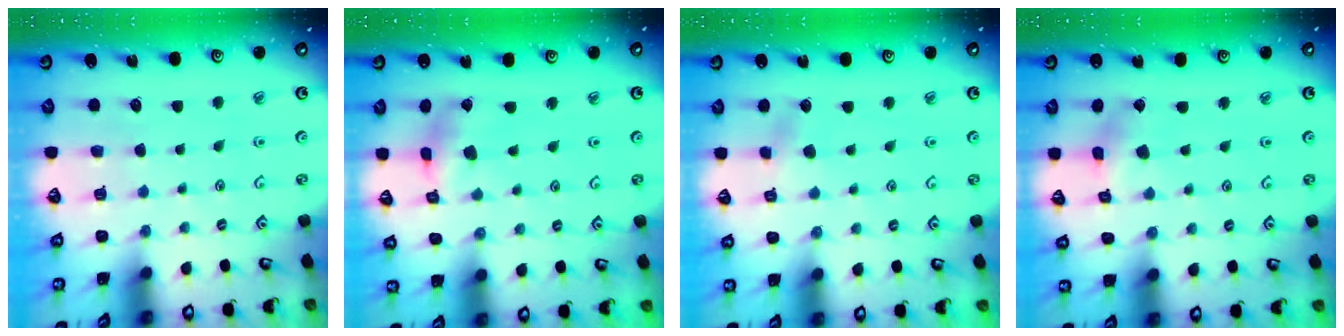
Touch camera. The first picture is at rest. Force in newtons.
{"total": 5.3, "press": 5.3, "slide": 0.5}
{"total": 3.9, "press": 3.7, "slide": 0.9}
{"total": 2.9, "press": 2.9, "slide": 0.3}